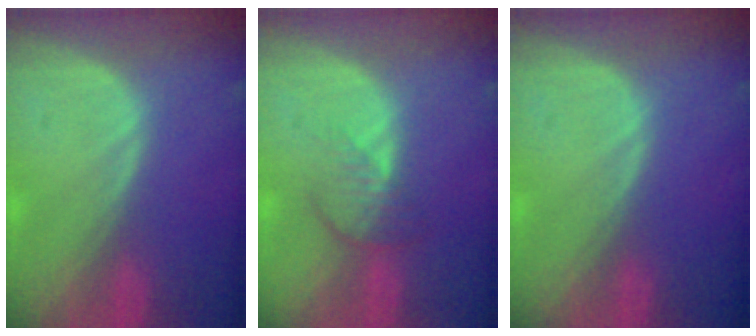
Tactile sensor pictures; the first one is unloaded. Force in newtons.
{"total": 4.0, "press": 3.4, "slide": 2.1}
{"total": 0.0}